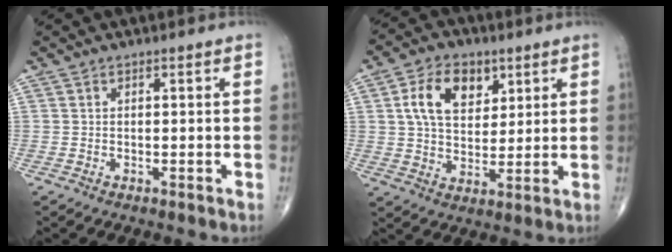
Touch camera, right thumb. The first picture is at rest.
{"total": 11.2, "force": [4.2, 7.4, 7.3], "torque": [-0.102, -0.010, 0.076]}